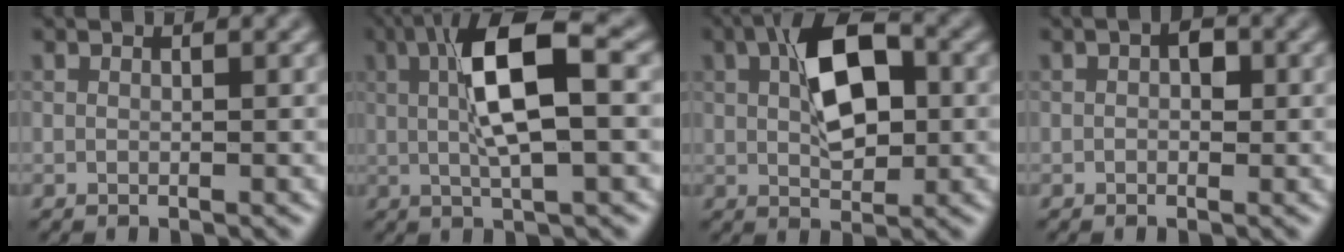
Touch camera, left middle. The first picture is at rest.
{"total": 7.9, "force": [1.4, 2.1, 7.5], "torque": [-0.136, 0.011, 0.019]}
{"total": 6.9, "force": [1.4, 3.5, 5.9], "torque": [-0.097, 0.016, 0.020]}
{"total": 1.9, "force": [0.3, 1.3, 1.4], "torque": [-0.018, 0.007, 0.001]}